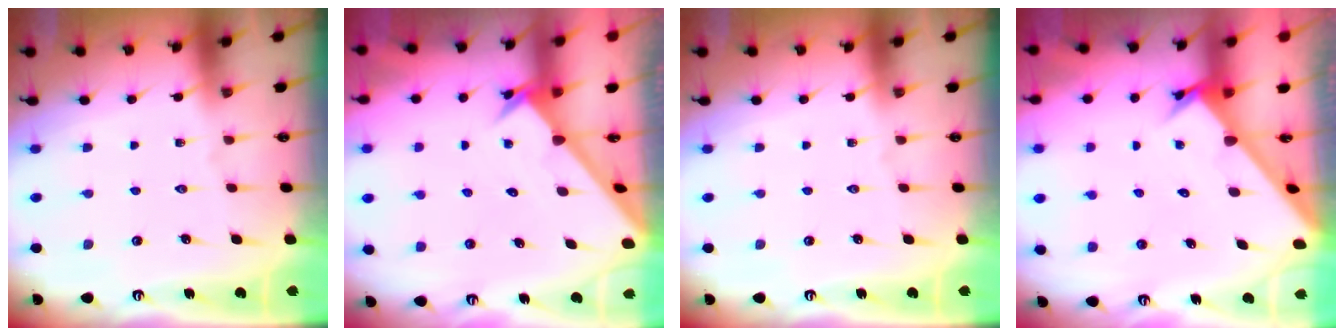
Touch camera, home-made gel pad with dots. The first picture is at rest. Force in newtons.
{"total": 2.4, "press": 2.4, "slide": 0.2}
{"total": 0.0}
{"total": 2.6, "press": 2.6, "slide": 0.3}